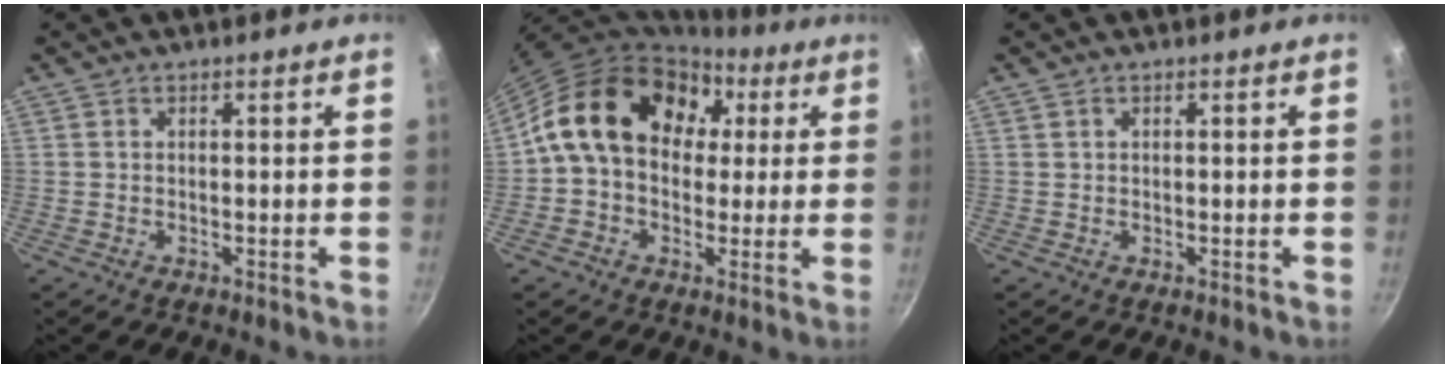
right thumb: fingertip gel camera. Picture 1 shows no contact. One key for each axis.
{"total": 17.8, "fx": 4.2, "fy": 13.3, "fz": 10.9, "tx": -0.152, "ty": 0.031, "tz": 0.058}
{"total": 0.0}